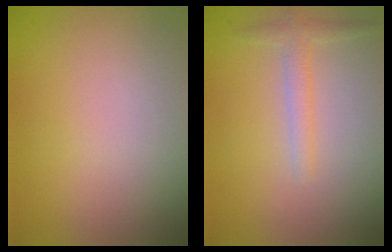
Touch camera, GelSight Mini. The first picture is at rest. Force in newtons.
{"total": 1.6, "press": 1.6, "slide": 0.1}